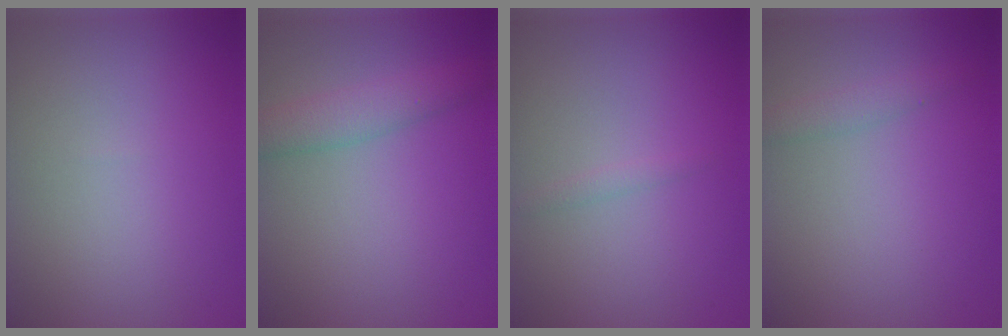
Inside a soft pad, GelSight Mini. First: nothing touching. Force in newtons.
{"total": 3.1, "press": 3.1, "slide": 0.1}
{"total": 0.6, "press": 0.6, "slide": 0.0}
{"total": 1.4, "press": 1.4, "slide": 0.1}